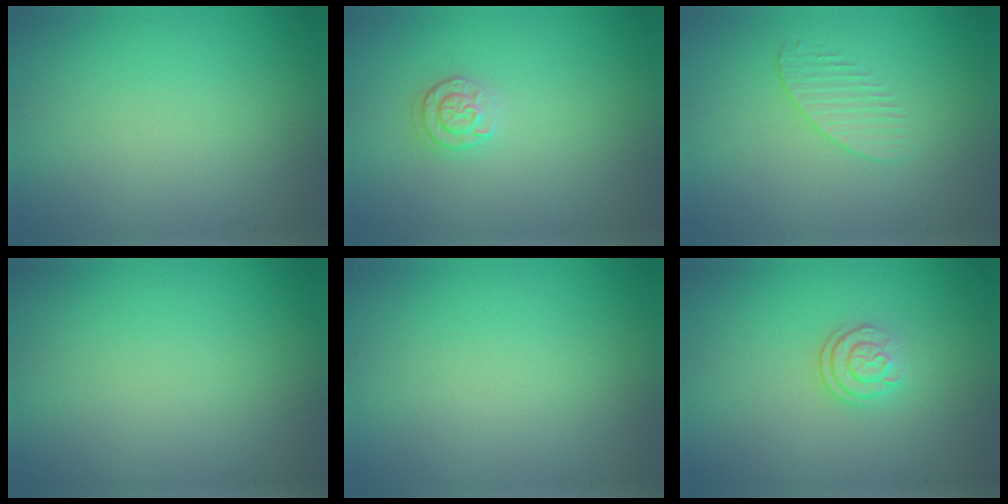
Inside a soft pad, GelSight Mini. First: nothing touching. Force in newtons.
{"total": 1.7, "press": 1.6, "slide": 0.4}
{"total": 1.2, "press": 0.6, "slide": 1.0}
{"total": 0.0}
{"total": 0.0}
{"total": 2.4, "press": 1.8, "slide": 1.6}